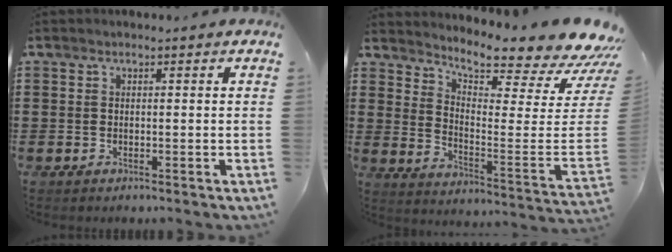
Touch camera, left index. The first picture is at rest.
{"total": 6.8, "force": [6.3, 0.0, 2.6], "torque": [-0.061, -0.073, 0.099]}